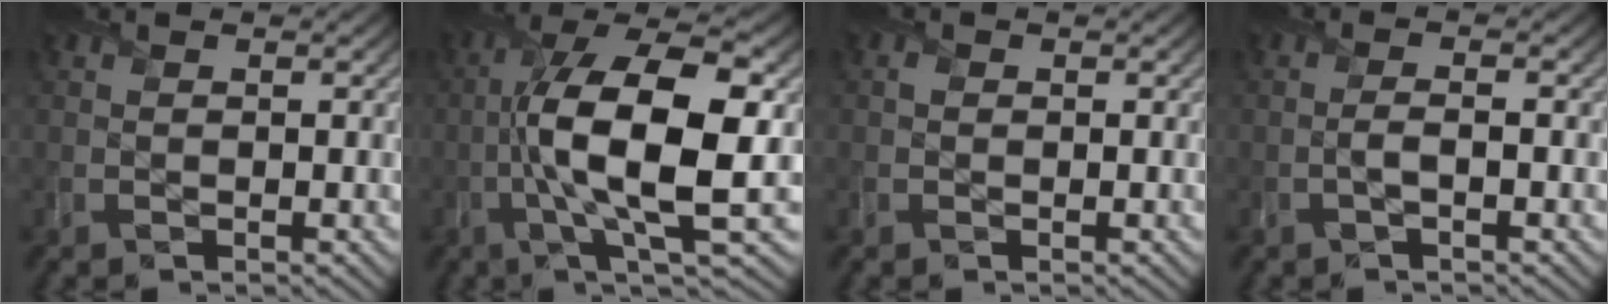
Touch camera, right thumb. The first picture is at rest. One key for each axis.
{"total": 13.5, "fx": -1.3, "fy": 4.3, "fz": 12.7, "tx": -0.237, "ty": 0.000, "tz": -0.023}
{"total": 0.6, "fx": 0.0, "fy": 0.6, "fz": 0.0, "tx": 0.002, "ty": -0.002, "tz": -0.001}
{"total": 1.6, "fx": -0.6, "fy": 0.3, "fz": 1.4, "tx": -0.029, "ty": 0.002, "tz": -0.015}